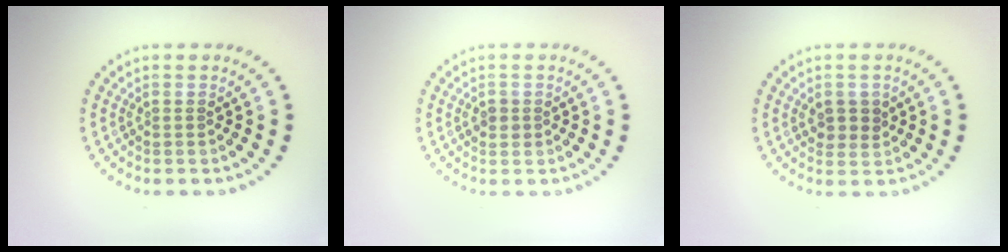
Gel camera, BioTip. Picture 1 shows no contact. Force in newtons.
{"total": 1.2, "press": 1.1, "slide": 0.4}
{"total": 2.0, "press": 1.9, "slide": 0.5}